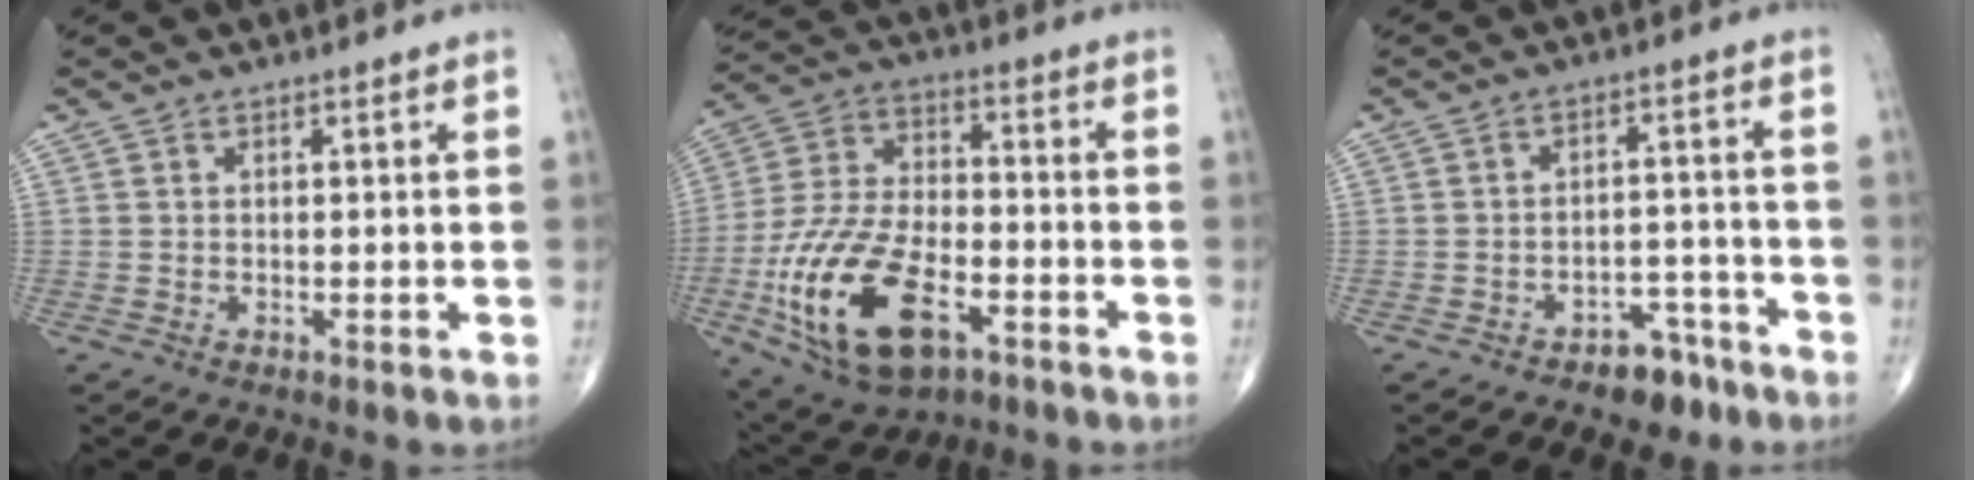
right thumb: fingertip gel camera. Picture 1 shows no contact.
{"total": 20.7, "force": [-8.1, 10.6, 15.8], "torque": [-0.307, 0.025, -0.138]}
{"total": 6.6, "force": [-4.6, 3.7, 2.9], "torque": [-0.012, 0.041, -0.065]}